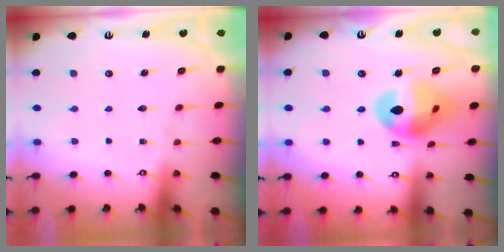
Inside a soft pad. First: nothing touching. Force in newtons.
{"total": 14.9, "press": 14.8, "slide": 1.5}